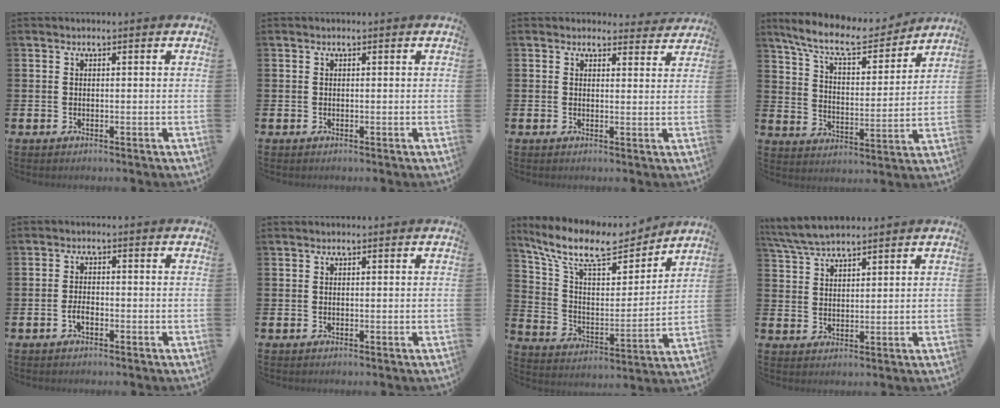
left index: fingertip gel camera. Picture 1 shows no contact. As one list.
[{"total": 0.0}, {"total": 2.5, "force": [2.4, 0.8, 0.0], "torque": [0.015, -0.016, 0.038]}, {"total": 9.9, "force": [8.9, 2.2, 3.8], "torque": [-0.107, -0.054, 0.153]}, {"total": 1.9, "force": [-0.8, 0.9, 1.4], "torque": [-0.026, 0.002, -0.016]}, {"total": 0.0}, {"total": 12.3, "force": [10.5, 3.7, 5.2], "torque": [-0.134, -0.063, 0.181]}, {"total": 5.2, "force": [4.9, 0.7, 1.5], "torque": [-0.048, -0.014, 0.091]}]